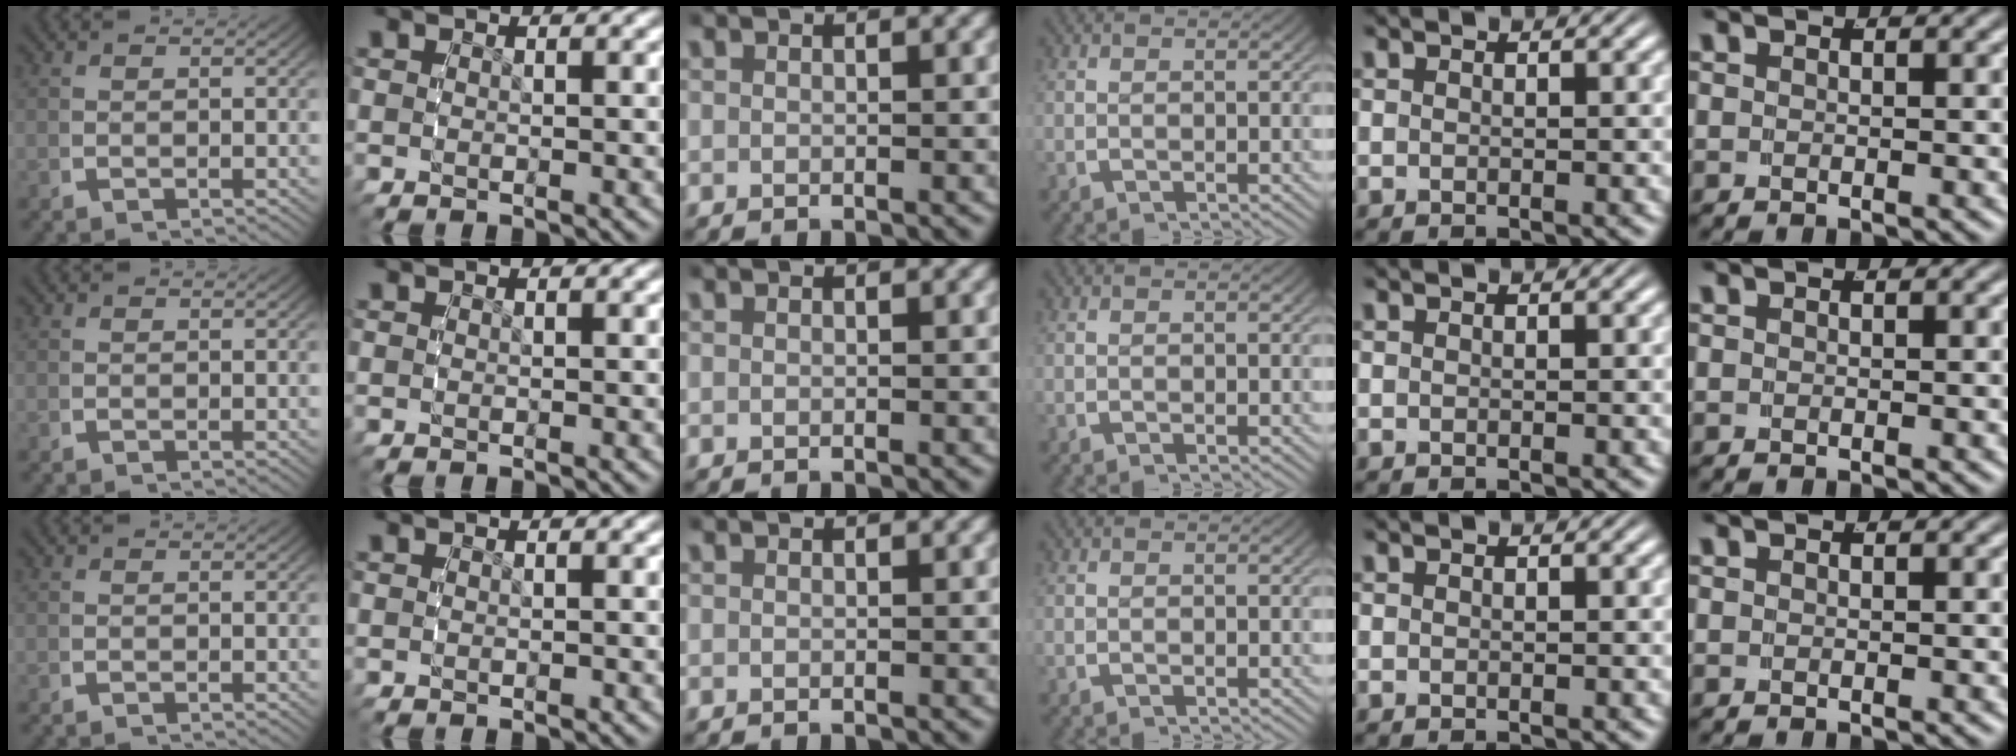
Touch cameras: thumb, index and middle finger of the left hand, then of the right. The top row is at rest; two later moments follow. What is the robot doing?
{"motion": "grasp_and_lifting", "object": "camera"}